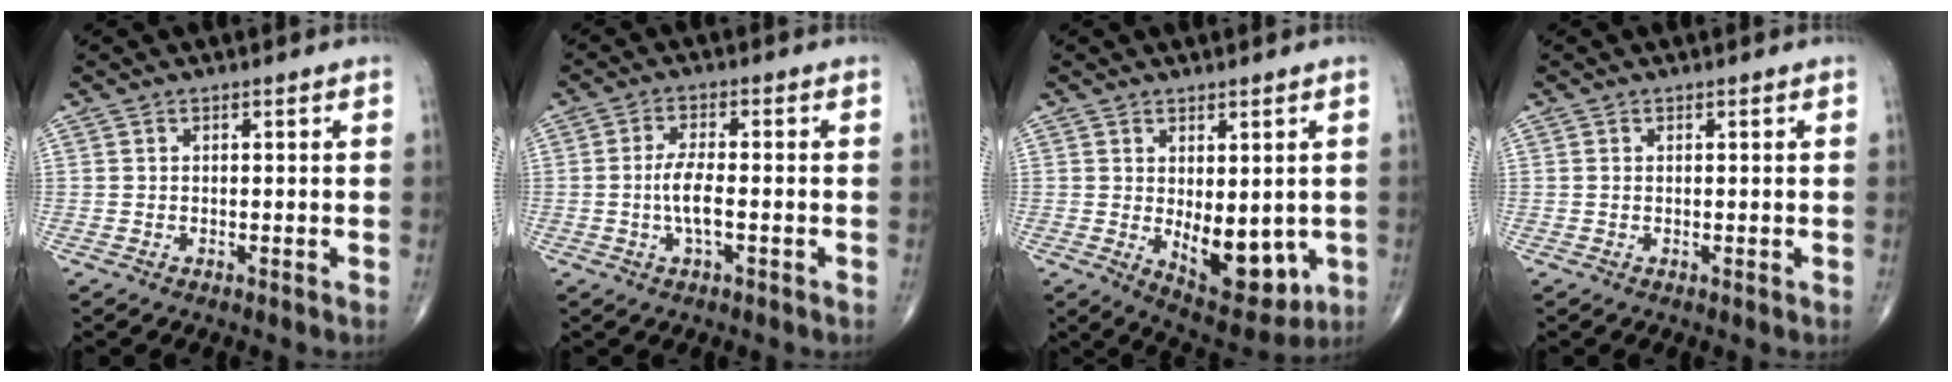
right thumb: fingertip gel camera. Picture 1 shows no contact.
{"total": 5.0, "force": [-1.0, 1.6, 4.7], "torque": [-0.099, 0.006, -0.021]}
{"total": 11.3, "force": [-1.3, 5.9, 9.5], "torque": [-0.102, -0.018, 0.003]}
{"total": 0.0}